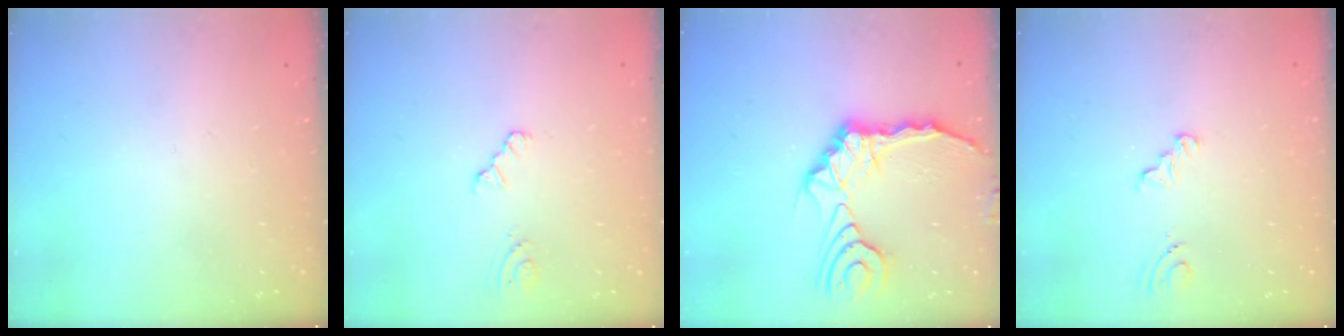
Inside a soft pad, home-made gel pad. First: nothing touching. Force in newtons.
{"total": 1.6, "press": 1.6, "slide": 0.3}
{"total": 12.9, "press": 12.8, "slide": 2.1}
{"total": 4.4, "press": 1.7, "slide": 4.0}